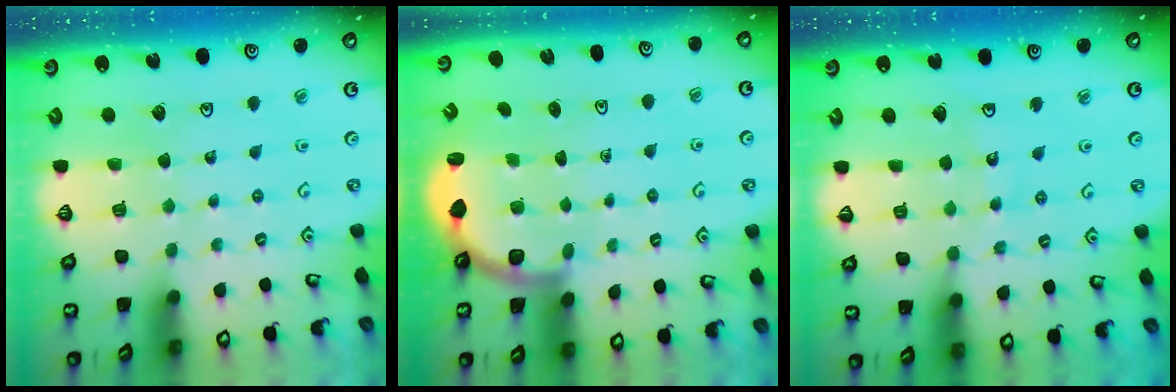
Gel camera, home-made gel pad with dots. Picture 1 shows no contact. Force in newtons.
{"total": 3.1, "press": 3.0, "slide": 0.9}
{"total": 8.5, "press": 8.4, "slide": 1.0}